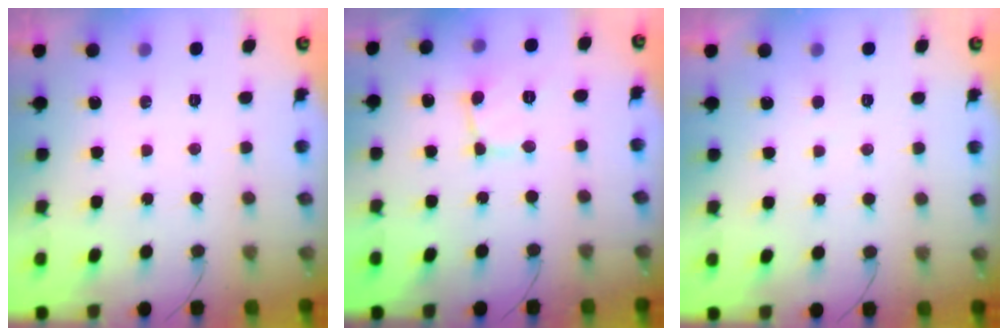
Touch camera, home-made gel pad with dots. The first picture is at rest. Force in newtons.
{"total": 2.6, "press": 2.6, "slide": 0.2}
{"total": 2.1, "press": 2.1, "slide": 0.2}